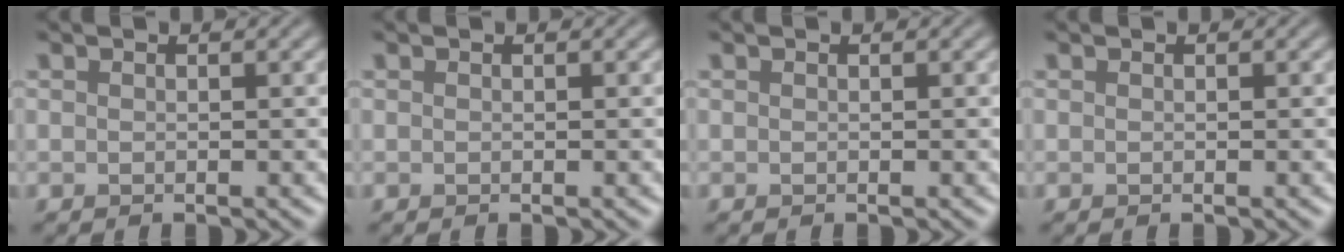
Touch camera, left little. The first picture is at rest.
{"total": 0.0}
{"total": 0.0}
{"total": 0.0}